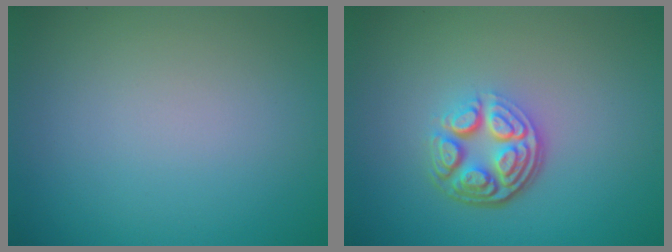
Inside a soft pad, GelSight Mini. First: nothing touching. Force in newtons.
{"total": 4.9, "press": 3.4, "slide": 3.5}